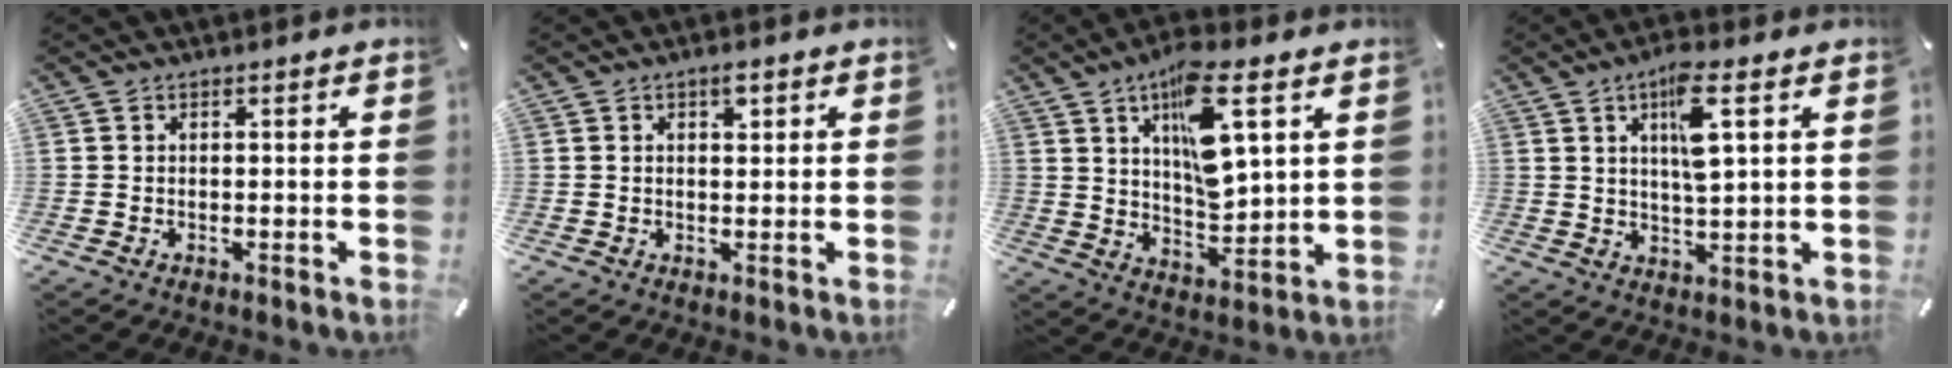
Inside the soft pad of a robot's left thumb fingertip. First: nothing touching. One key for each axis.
{"total": 2.3, "fx": 1.0, "fy": 1.1, "fz": 1.7, "tx": -0.021, "ty": -0.003, "tz": 0.014}
{"total": 14.9, "fx": 6.7, "fy": 5.8, "fz": 12.0, "tx": -0.198, "ty": -0.025, "tz": 0.108}
{"total": 9.4, "fx": 3.6, "fy": 2.4, "fz": 8.3, "tx": -0.137, "ty": -0.010, "tz": 0.054}